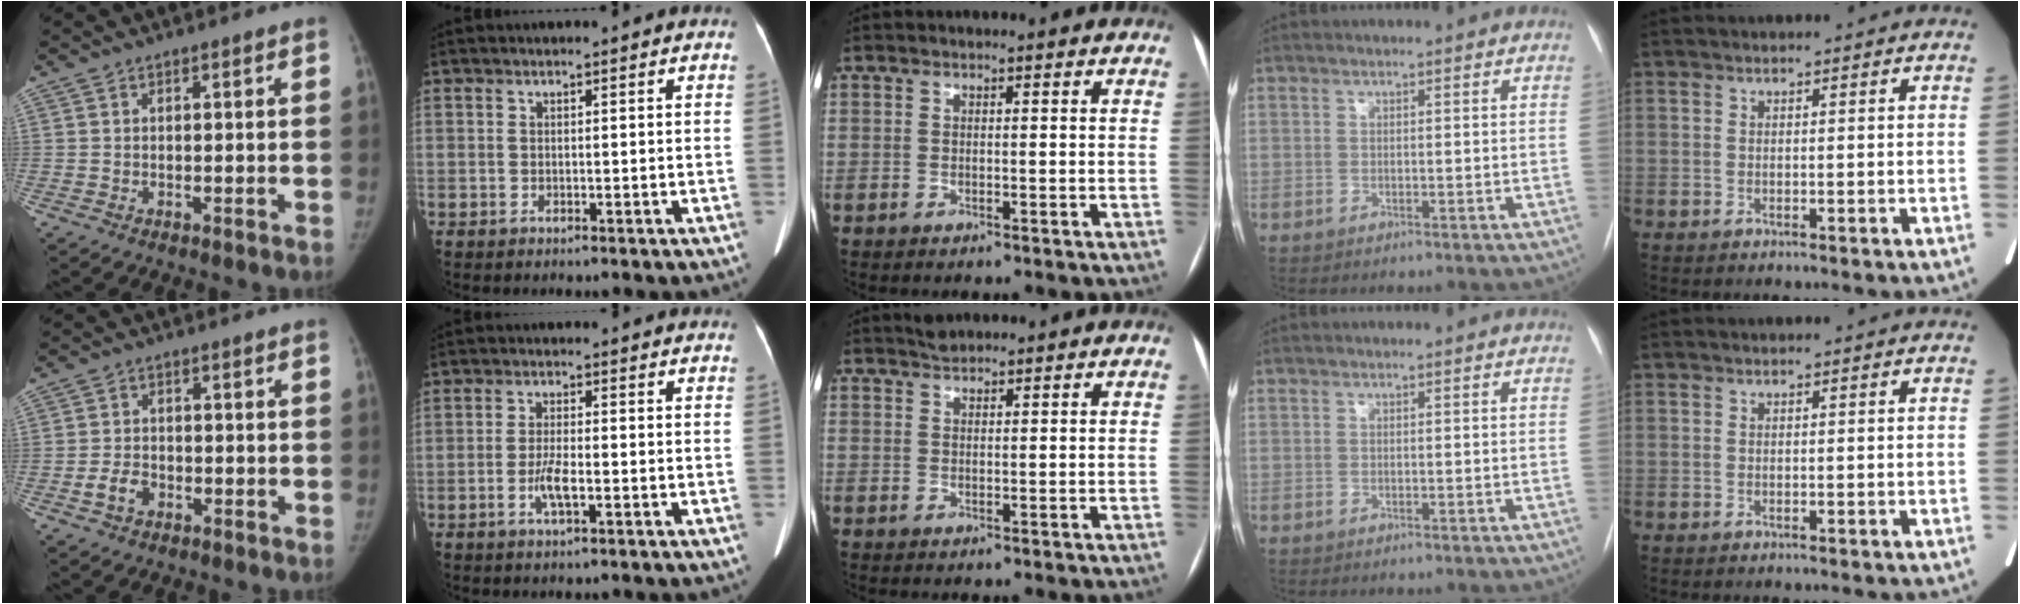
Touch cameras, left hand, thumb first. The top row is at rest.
{"thumb": {"total": 3.8, "force": [-1.7, 2.6, 2.1], "torque": [-0.036, 0.015, -0.030]}, "index": {"total": 3.6, "force": [-1.3, 0.7, 3.3], "torque": [-0.069, -0.001, -0.026]}, "middle": {"total": 1.5, "force": [1.4, 0.4, 0.3], "torque": [-0.008, 0.007, 0.027]}}